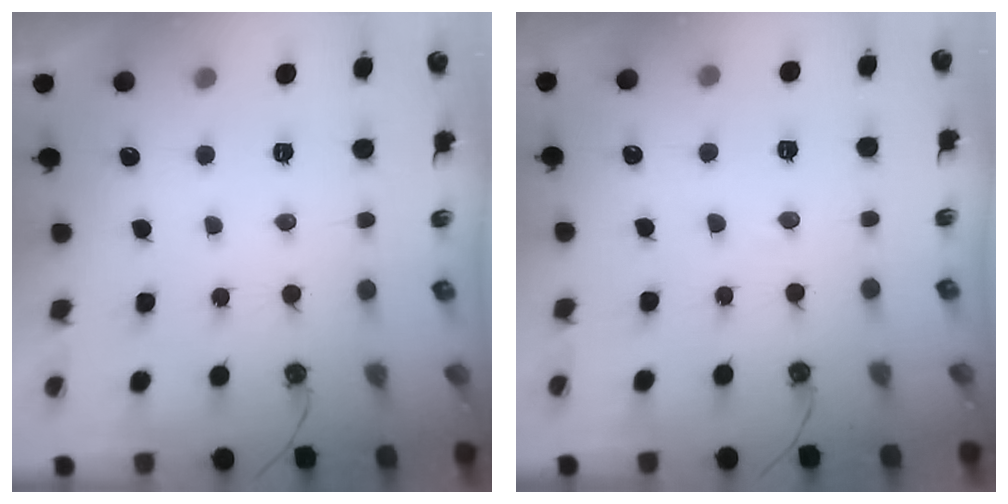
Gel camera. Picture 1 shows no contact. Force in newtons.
{"total": 3.7, "press": 3.6, "slide": 0.6}